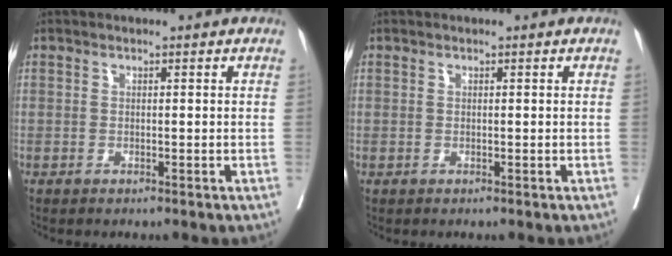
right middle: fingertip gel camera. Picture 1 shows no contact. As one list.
[{"total": 0.0}]